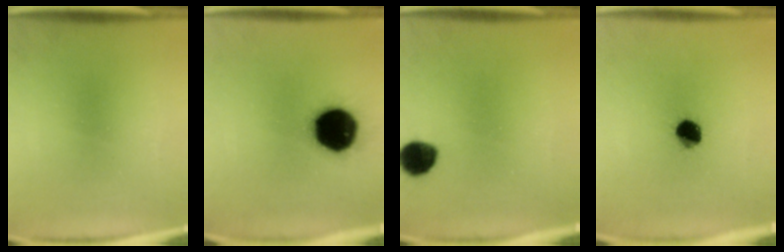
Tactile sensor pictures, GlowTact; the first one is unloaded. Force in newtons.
{"total": 19.3}
{"total": 7.5}
{"total": 6.6}